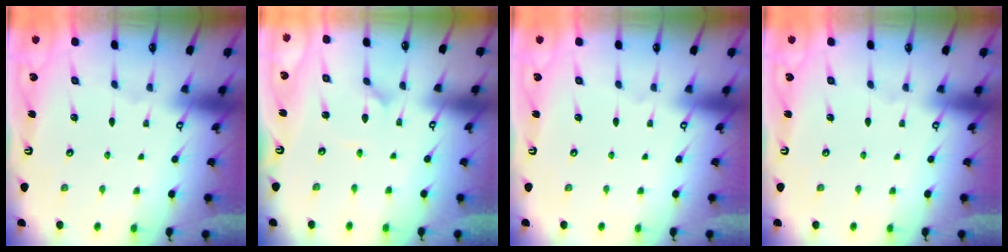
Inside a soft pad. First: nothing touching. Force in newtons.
{"total": 1.0, "press": 1.0, "slide": 0.0}
{"total": 0.0}
{"total": 0.0}